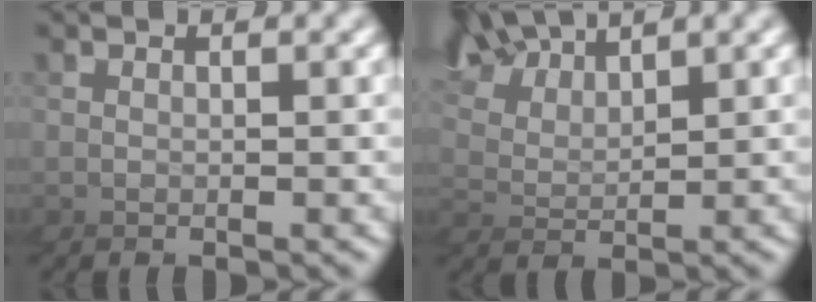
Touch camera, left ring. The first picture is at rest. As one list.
[{"total": 3.7, "force": [3.3, 1.6, 0.2], "torque": [-0.063, 0.023, 0.040]}]